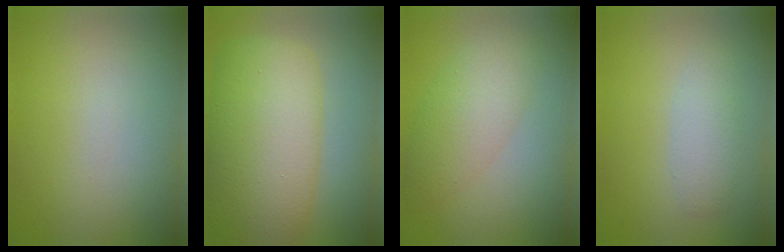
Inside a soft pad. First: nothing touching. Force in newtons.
{"total": 11.1, "press": 11.1, "slide": 0.1}
{"total": 4.2, "press": 4.2, "slide": 0.1}
{"total": 2.3, "press": 2.3, "slide": 0.1}